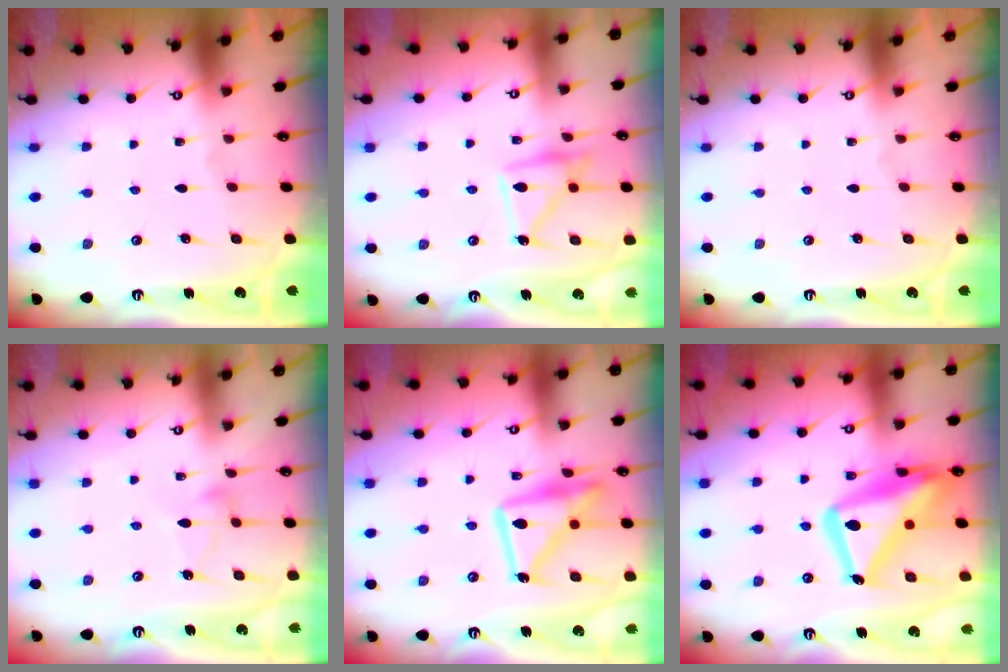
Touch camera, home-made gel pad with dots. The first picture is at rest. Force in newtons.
{"total": 13.8, "press": 13.8, "slide": 1.2}
{"total": 0.0}
{"total": 4.5, "press": 4.5, "slide": 0.3}
{"total": 15.3, "press": 15.3, "slide": 1.2}
{"total": 20.4, "press": 20.3, "slide": 1.9}